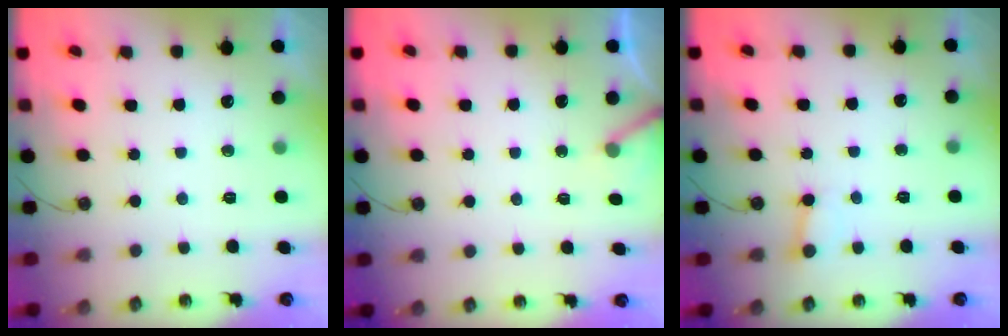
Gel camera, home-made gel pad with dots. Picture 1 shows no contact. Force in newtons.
{"total": 4.2, "press": 4.2, "slide": 0.3}
{"total": 2.7, "press": 2.7, "slide": 0.3}